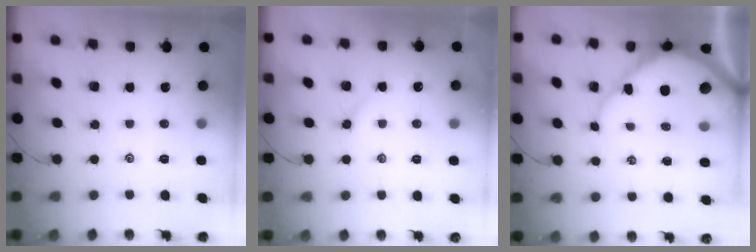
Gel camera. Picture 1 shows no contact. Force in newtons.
{"total": 1.7, "press": 1.6, "slide": 0.4}
{"total": 10.4, "press": 10.3, "slide": 1.0}